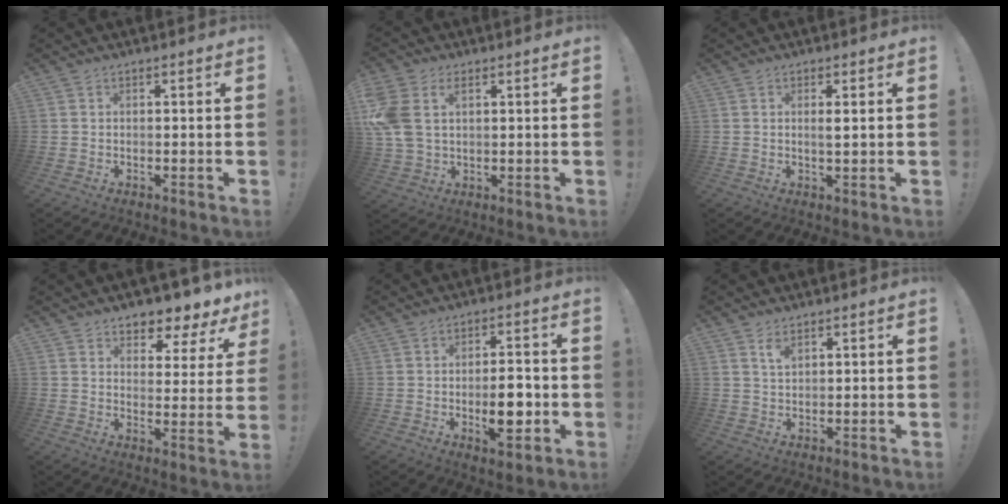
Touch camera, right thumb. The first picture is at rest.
{"total": 9.0, "force": [3.3, 6.1, 5.8], "torque": [-0.127, -0.009, 0.064]}
{"total": 1.9, "force": [0.6, 0.1, 1.8], "torque": [-0.026, -0.008, 0.007]}
{"total": 5.9, "force": [5.3, 2.2, 1.6], "torque": [-0.016, -0.058, 0.094]}
{"total": 8.7, "force": [-2.2, 3.7, 7.5], "torque": [-0.116, 0.003, -0.037]}
{"total": 3.2, "force": [2.1, 1.4, 2.0], "torque": [-0.025, -0.012, 0.034]}